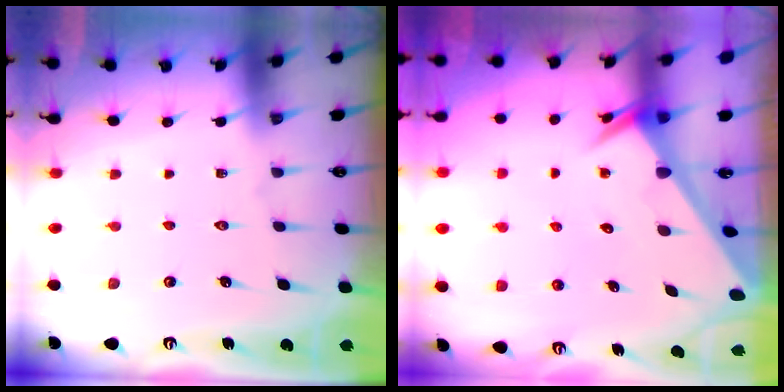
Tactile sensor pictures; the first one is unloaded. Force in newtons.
{"total": 2.5, "press": 2.5, "slide": 0.1}